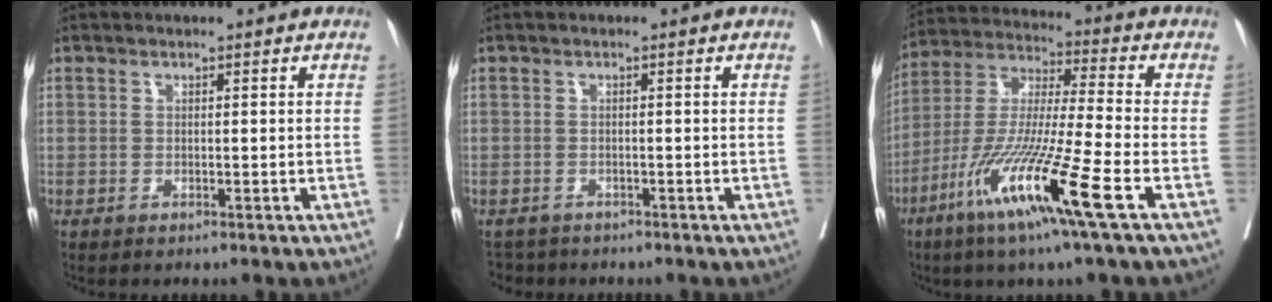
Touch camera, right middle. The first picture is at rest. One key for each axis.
{"total": 2.7, "fx": -2.4, "fy": 1.3, "fz": -0.3, "tx": 0.003, "ty": -0.002, "tz": -0.042}
{"total": 16.7, "fx": -7.9, "fy": -0.9, "fz": 14.7, "tx": -0.307, "ty": -0.039, "tz": -0.153}